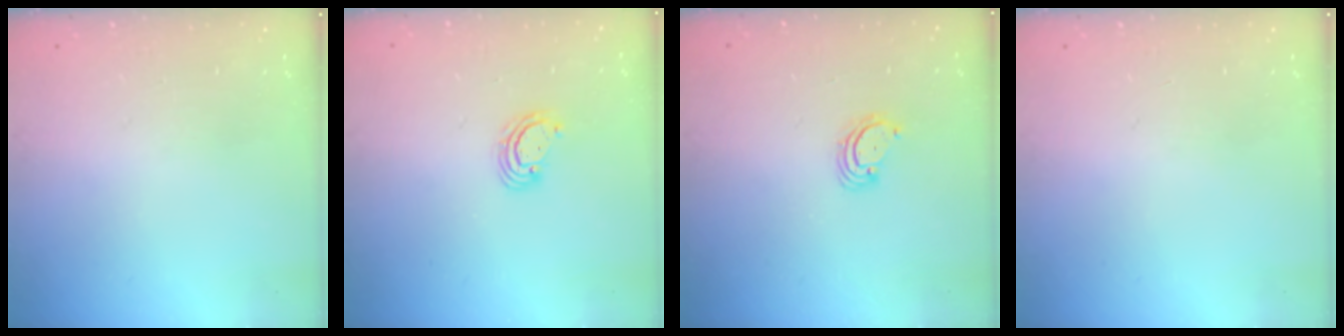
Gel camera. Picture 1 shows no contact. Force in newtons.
{"total": 3.0, "press": 2.9, "slide": 0.3}
{"total": 3.8, "press": 3.8, "slide": 0.4}
{"total": 0.0}